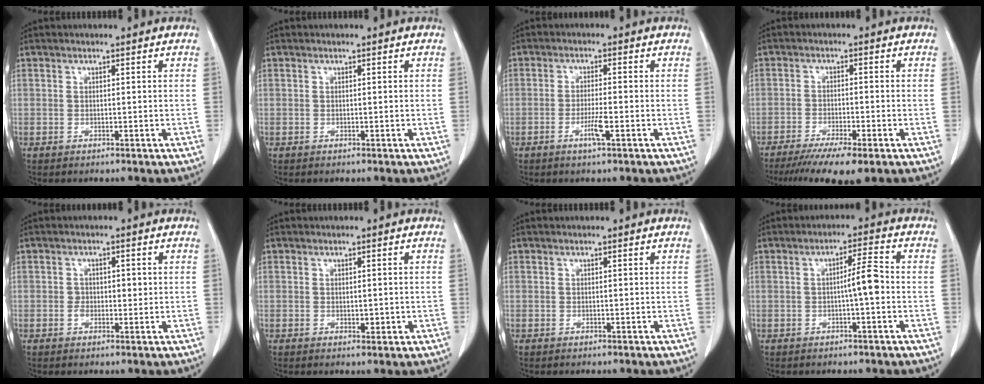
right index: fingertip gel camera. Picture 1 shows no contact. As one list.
[{"total": 0.0}, {"total": 3.4, "force": [-1.5, 0.0, 3.0], "torque": [-0.059, -0.004, -0.027]}, {"total": 8.6, "force": [-6.1, 0.7, 6.0], "torque": [-0.094, -0.019, -0.096]}, {"total": 2.1, "force": [0.0, 1.7, 1.3], "torque": [-0.020, 0.007, 0.002]}, {"total": 1.5, "force": [-0.2, 0.8, 1.3], "torque": [-0.014, -0.002, 0.003]}, {"total": 0.0}, {"total": 4.1, "force": [-0.7, 0.1, 4.1], "torque": [-0.061, 0.007, -0.012]}]